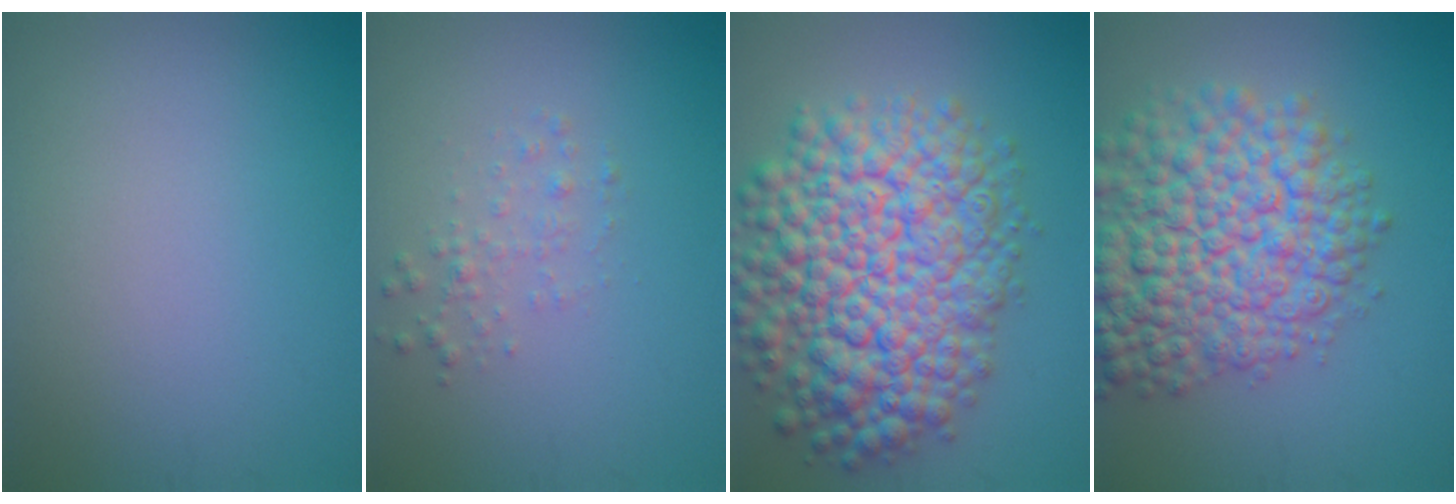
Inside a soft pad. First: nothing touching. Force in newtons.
{"total": 1.4, "press": 1.4, "slide": 0.0}
{"total": 12.7, "press": 12.7, "slide": 0.5}
{"total": 10.6, "press": 10.5, "slide": 0.4}